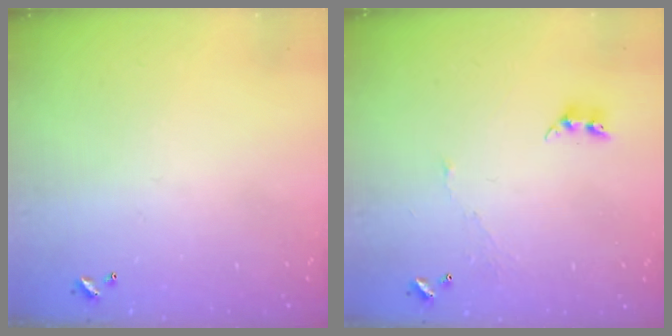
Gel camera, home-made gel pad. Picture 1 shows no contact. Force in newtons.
{"total": 4.6, "press": 4.6, "slide": 0.5}